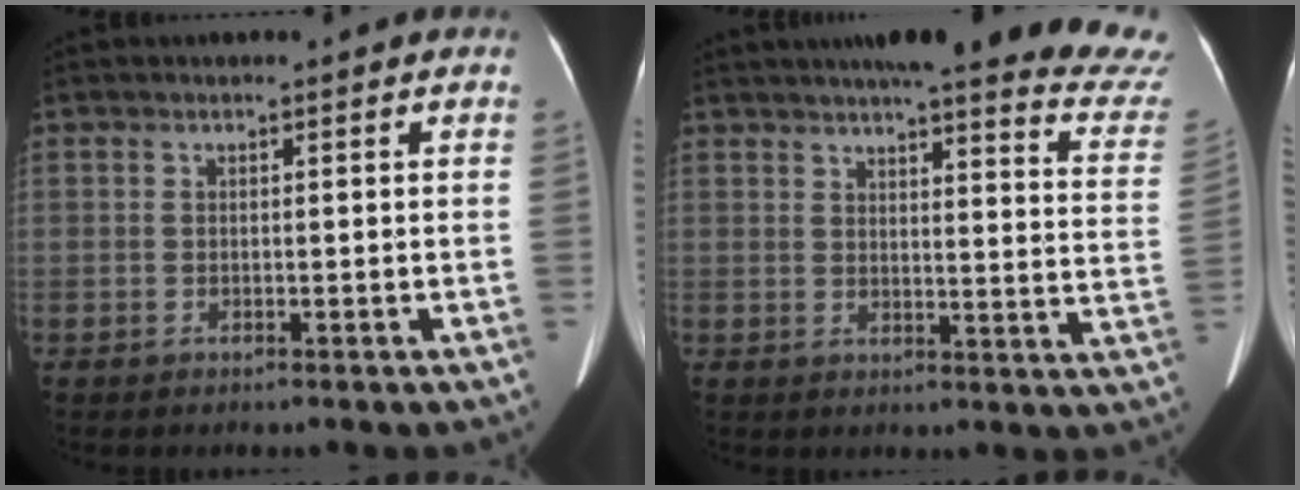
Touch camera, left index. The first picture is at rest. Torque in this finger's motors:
{"motor_torque": [0.21, -0.39, 0.05, 0.05]}